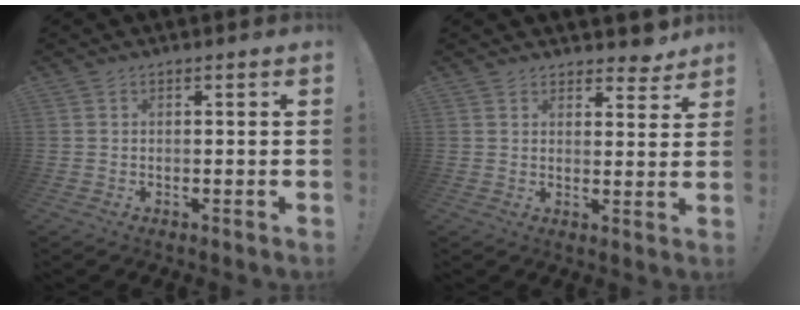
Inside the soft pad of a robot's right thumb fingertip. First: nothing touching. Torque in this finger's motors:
{"motor_torque": [-0.23, 0.23, -0.02, 0.07, -0.02]}